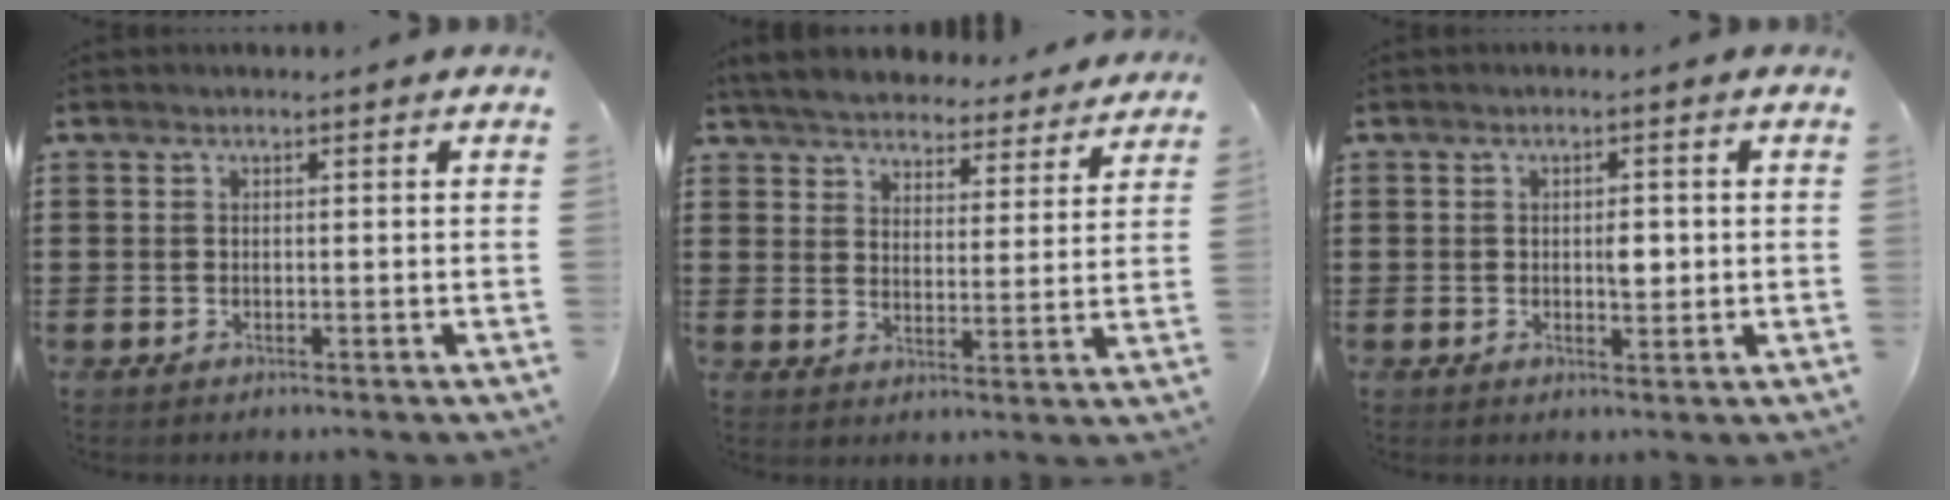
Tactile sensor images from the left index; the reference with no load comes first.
{"total": 5.1, "force": [5.1, 0.6, 0.6], "torque": [-0.041, -0.030, 0.087]}
{"total": 2.2, "force": [0.0, 1.2, 1.8], "torque": [-0.019, 0.000, -0.005]}